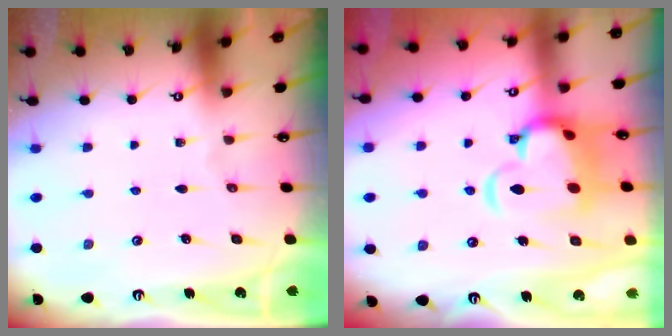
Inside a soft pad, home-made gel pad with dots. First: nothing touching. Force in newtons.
{"total": 9.8, "press": 9.6, "slide": 2.0}